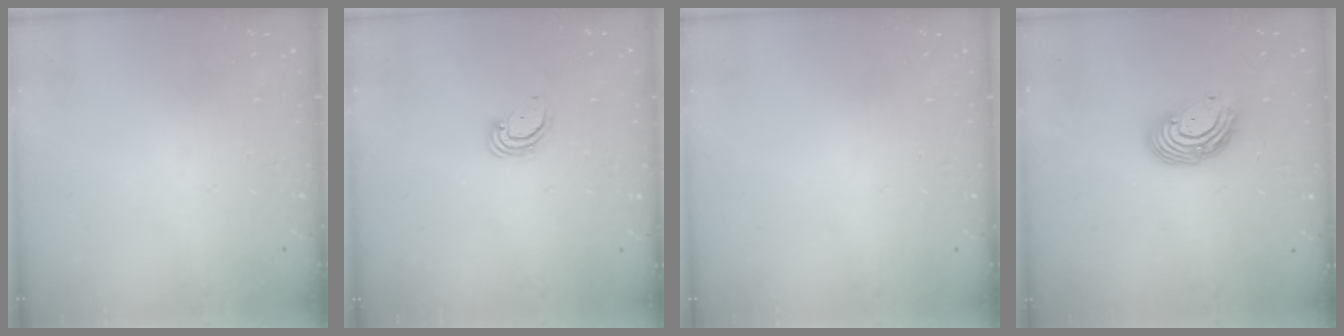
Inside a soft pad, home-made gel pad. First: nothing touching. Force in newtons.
{"total": 2.9, "press": 2.9, "slide": 0.2}
{"total": 0.0}
{"total": 9.8, "press": 9.7, "slide": 0.9}